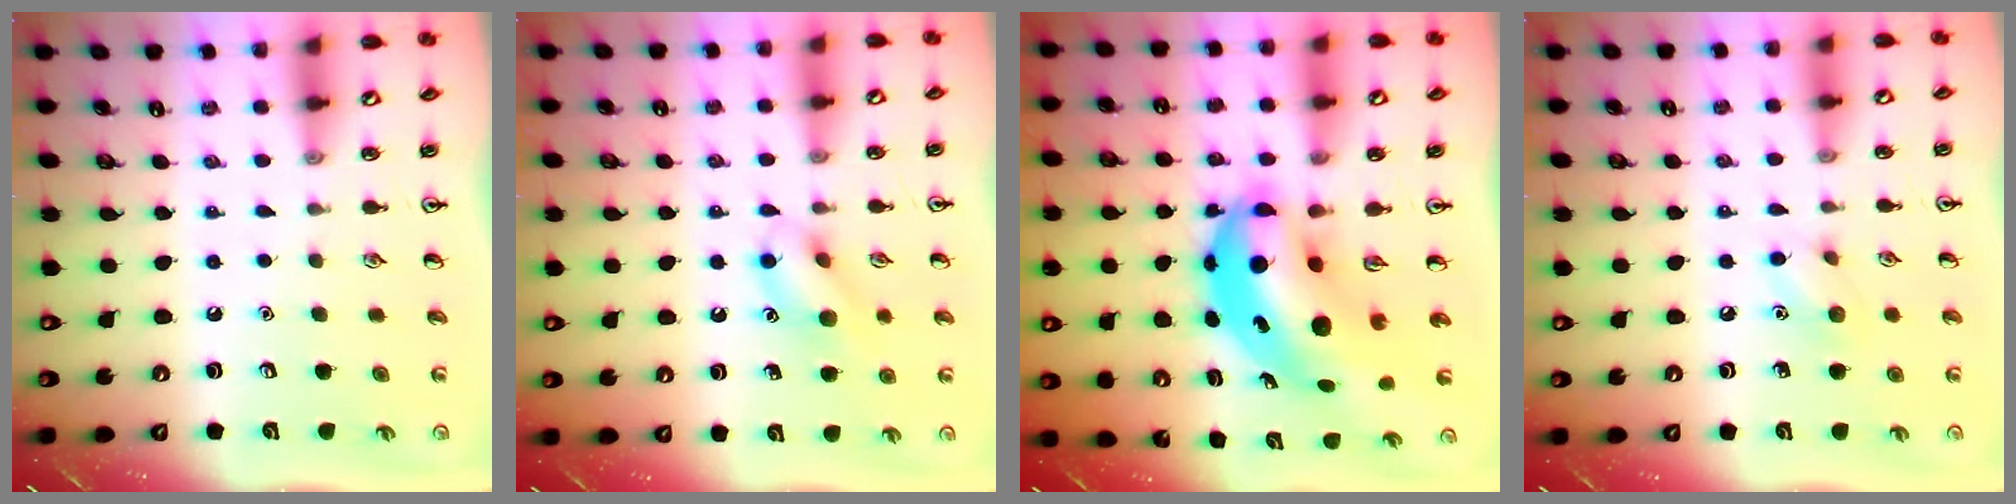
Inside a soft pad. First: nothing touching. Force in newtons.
{"total": 10.7, "press": 10.7, "slide": 1.0}
{"total": 11.7, "press": 11.3, "slide": 3.2}
{"total": 6.3, "press": 6.0, "slide": 1.7}